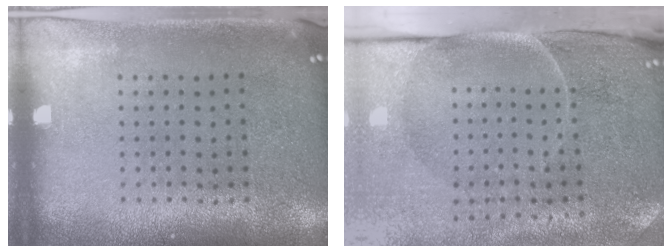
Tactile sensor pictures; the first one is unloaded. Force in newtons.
{"total": 4.9, "press": 3.9, "slide": 3.0}